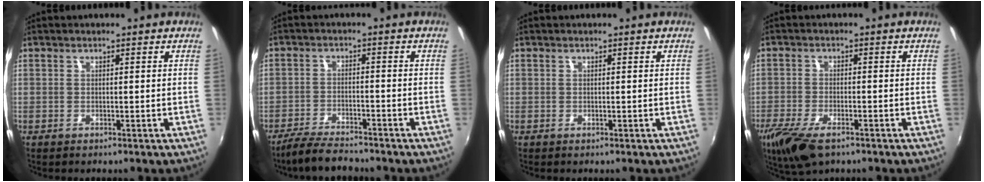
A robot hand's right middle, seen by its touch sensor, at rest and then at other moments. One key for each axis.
{"total": 7.4, "fx": -6.6, "fy": 1.5, "fz": 3.0, "tx": -0.085, "ty": -0.016, "tz": -0.117}
{"total": 0.0}
{"total": 10.2, "fx": -6.7, "fy": 3.8, "fz": 6.7, "tx": -0.160, "ty": -0.035, "tz": -0.124}